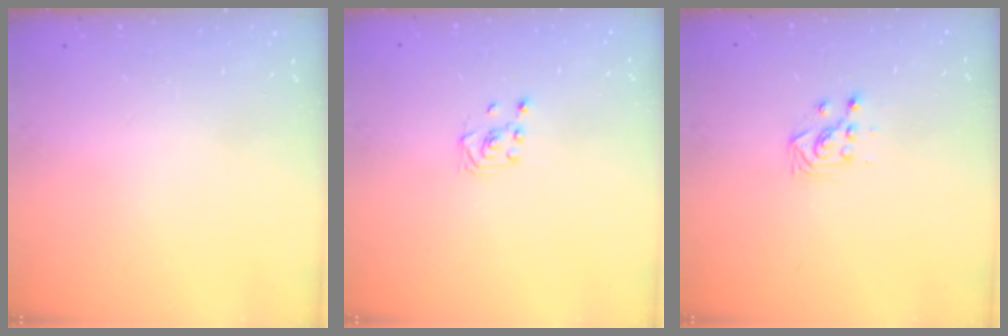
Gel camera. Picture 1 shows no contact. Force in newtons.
{"total": 1.9, "press": 1.7, "slide": 0.8}
{"total": 2.7, "press": 2.7, "slide": 0.3}